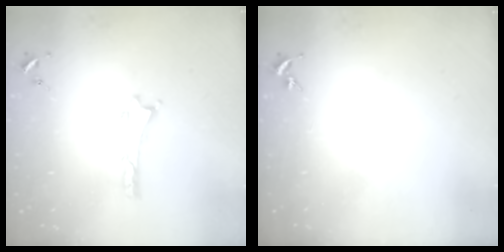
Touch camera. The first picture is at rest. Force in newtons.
{"total": 0.0}